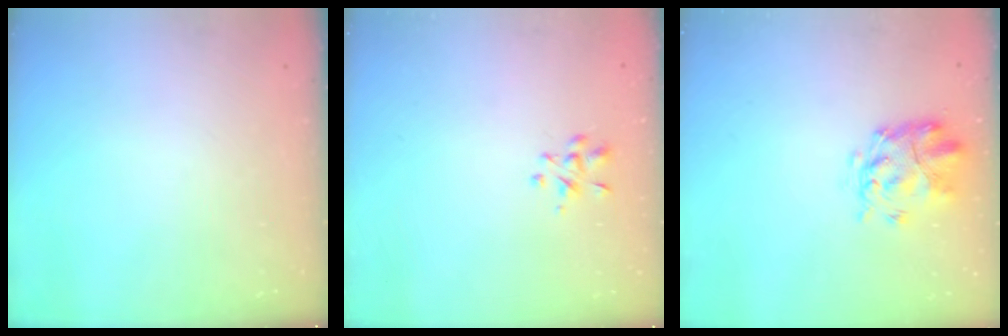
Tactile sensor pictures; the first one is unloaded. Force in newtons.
{"total": 2.9, "press": 2.7, "slide": 1.2}
{"total": 3.7, "press": 3.4, "slide": 1.6}